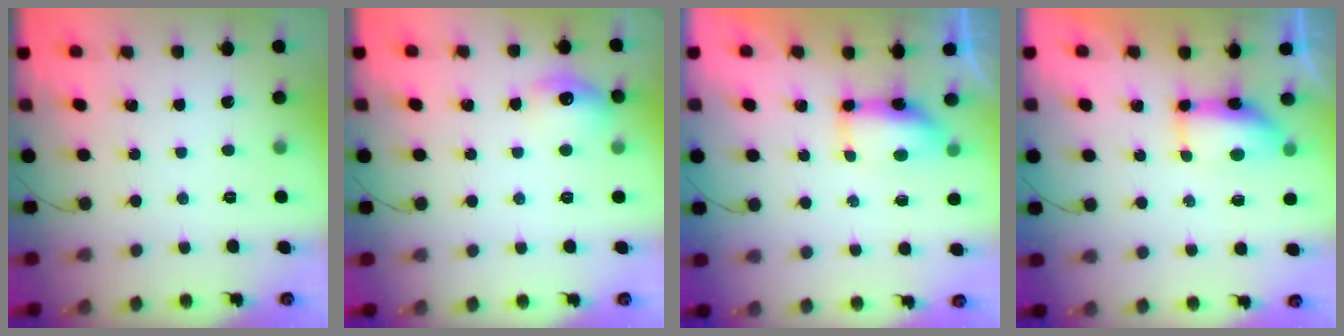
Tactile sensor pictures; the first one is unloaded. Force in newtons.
{"total": 9.4, "press": 9.4, "slide": 0.5}
{"total": 7.1, "press": 7.0, "slide": 1.4}
{"total": 12.5, "press": 9.3, "slide": 8.3}